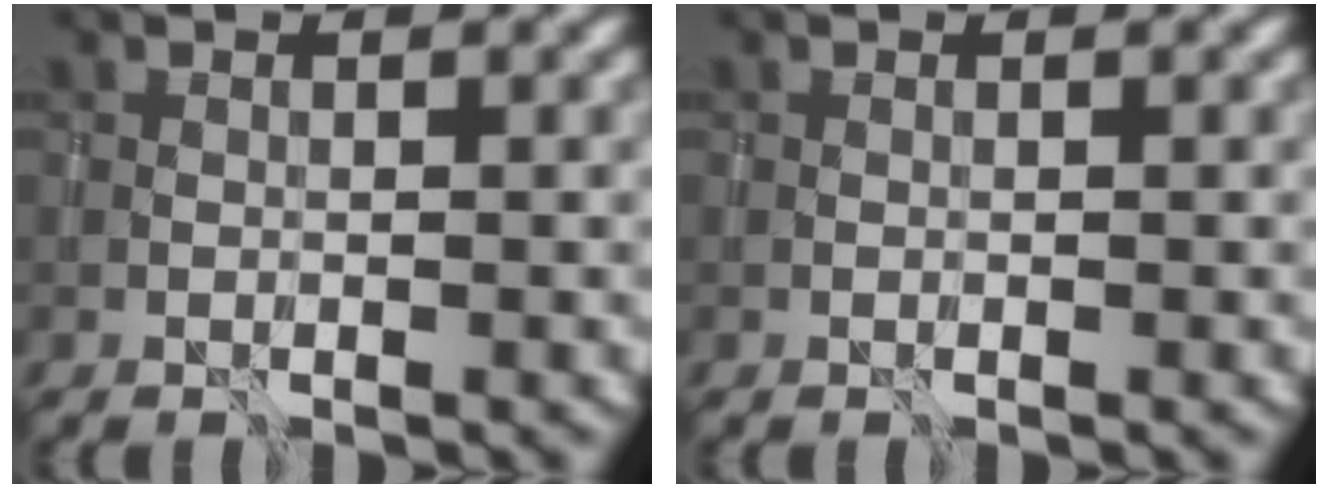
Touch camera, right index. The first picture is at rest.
{"total": 0.0}